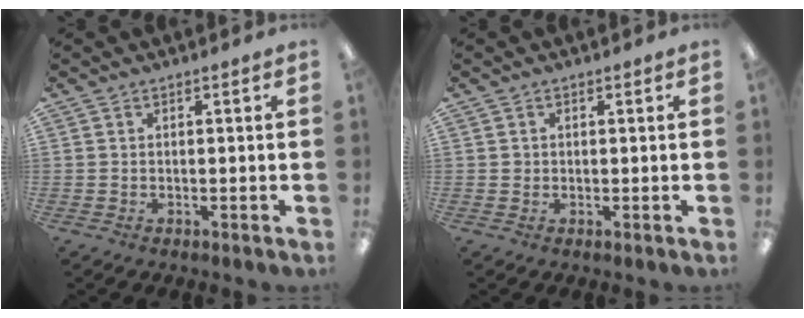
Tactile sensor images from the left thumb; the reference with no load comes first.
{"total": 0.9, "force": [0.2, 0.9, 0.0], "torque": [0.000, 0.006, 0.002]}